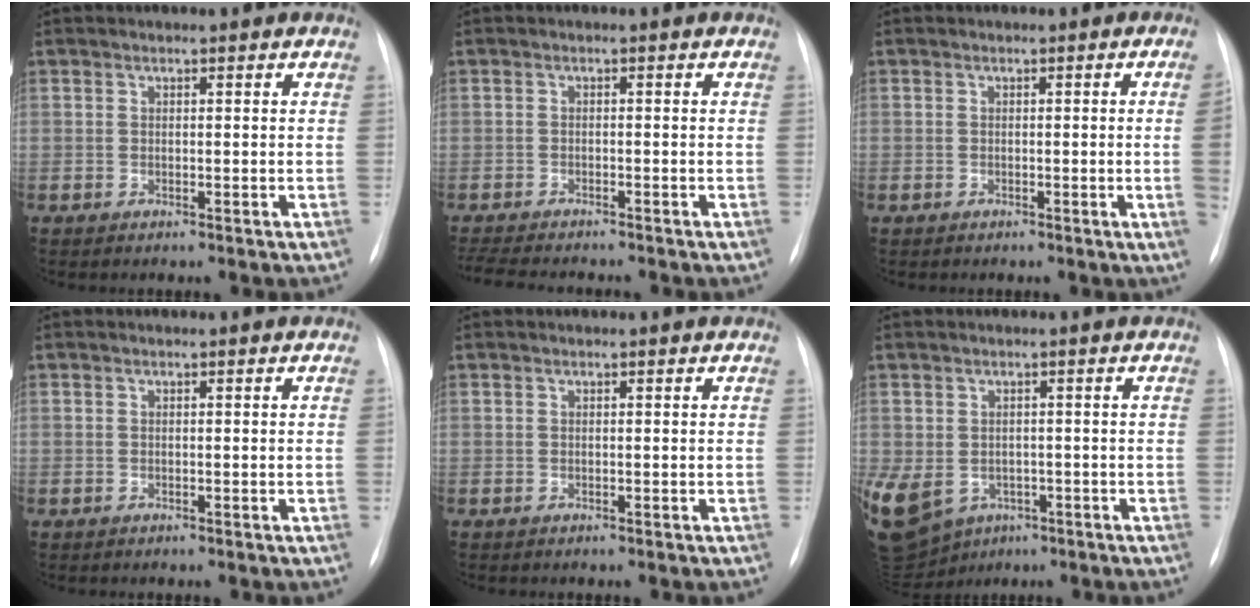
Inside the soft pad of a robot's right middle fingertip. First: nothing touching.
{"total": 7.3, "force": [-6.6, 0.9, 2.8], "torque": [-0.047, -0.015, -0.102]}
{"total": 3.0, "force": [-0.2, -1.1, 2.8], "torque": [-0.038, -0.005, 0.000]}
{"total": 0.0}
{"total": 0.0}
{"total": 25.8, "force": [-10.4, 20.5, 11.7], "torque": [-0.396, -0.024, -0.143]}